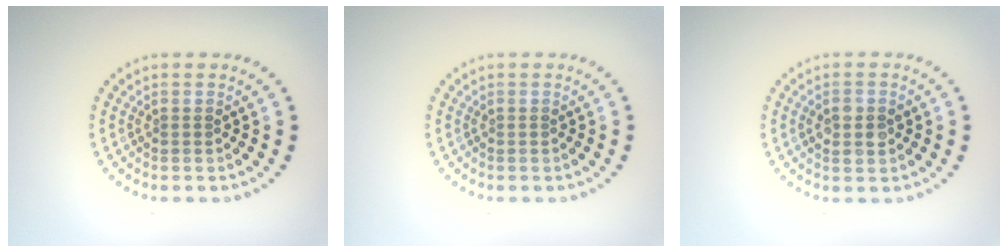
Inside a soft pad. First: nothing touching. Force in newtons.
{"total": 0.0}
{"total": 2.5, "press": 2.5, "slide": 0.1}